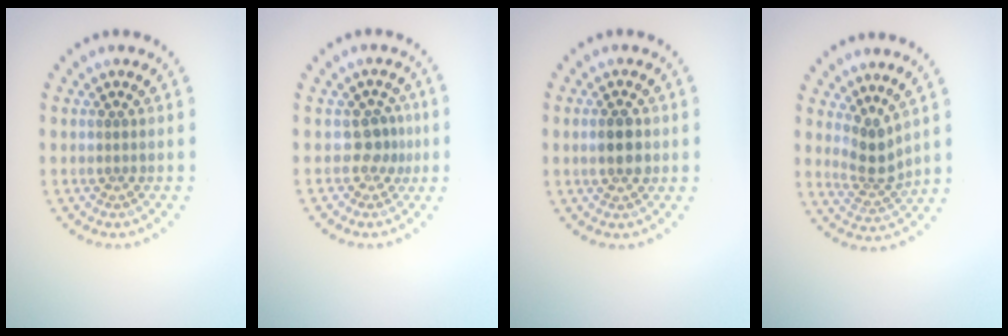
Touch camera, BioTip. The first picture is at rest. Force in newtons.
{"total": 2.0, "press": 1.3, "slide": 1.5}
{"total": 2.8, "press": 2.8, "slide": 0.2}
{"total": 2.6, "press": 1.8, "slide": 1.9}